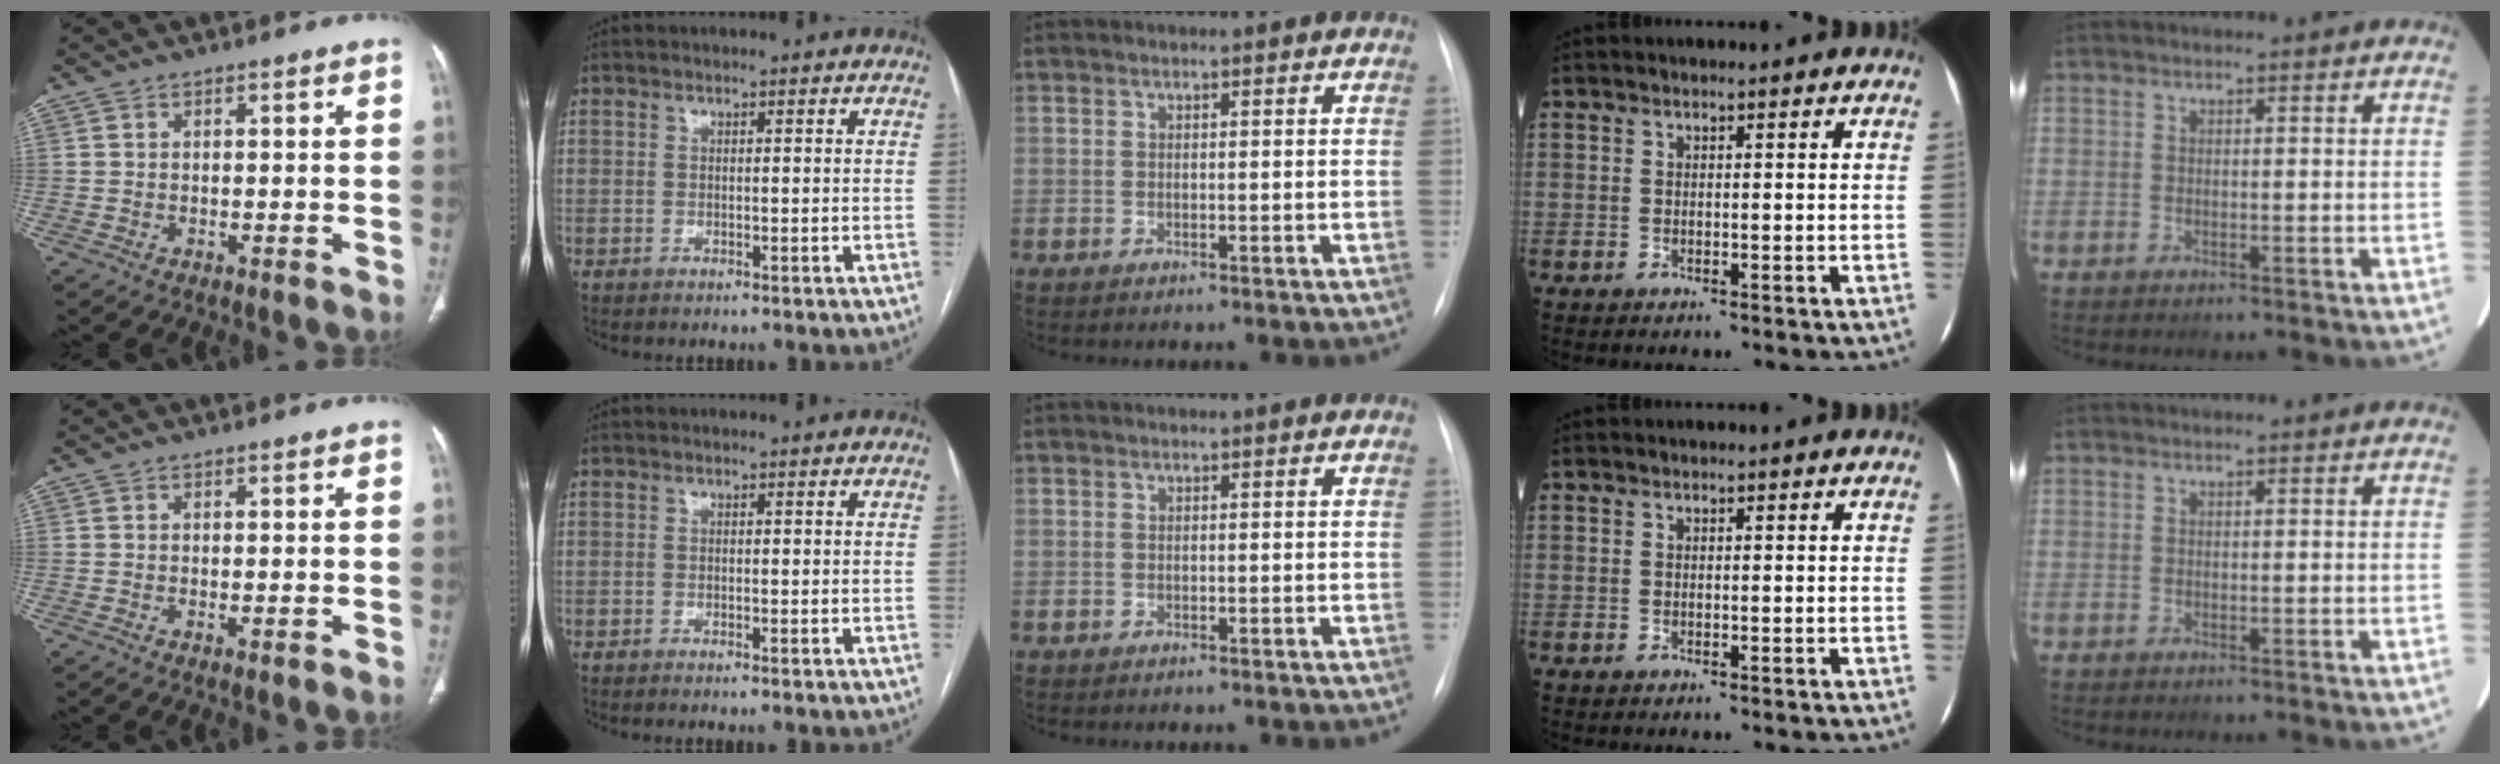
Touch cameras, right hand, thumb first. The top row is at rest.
{"thumb": {"total": 0.8, "force": [-0.2, 0.2, 0.8], "torque": [-0.018, -0.005, -0.004]}, "index": {"total": 0.7, "force": [-0.6, -0.2, 0.4], "torque": [-0.007, 0.001, -0.010]}}